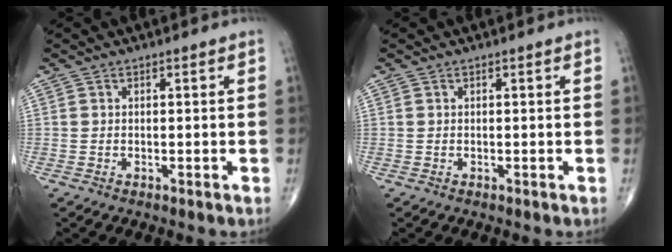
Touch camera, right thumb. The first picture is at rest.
{"total": 0.0}